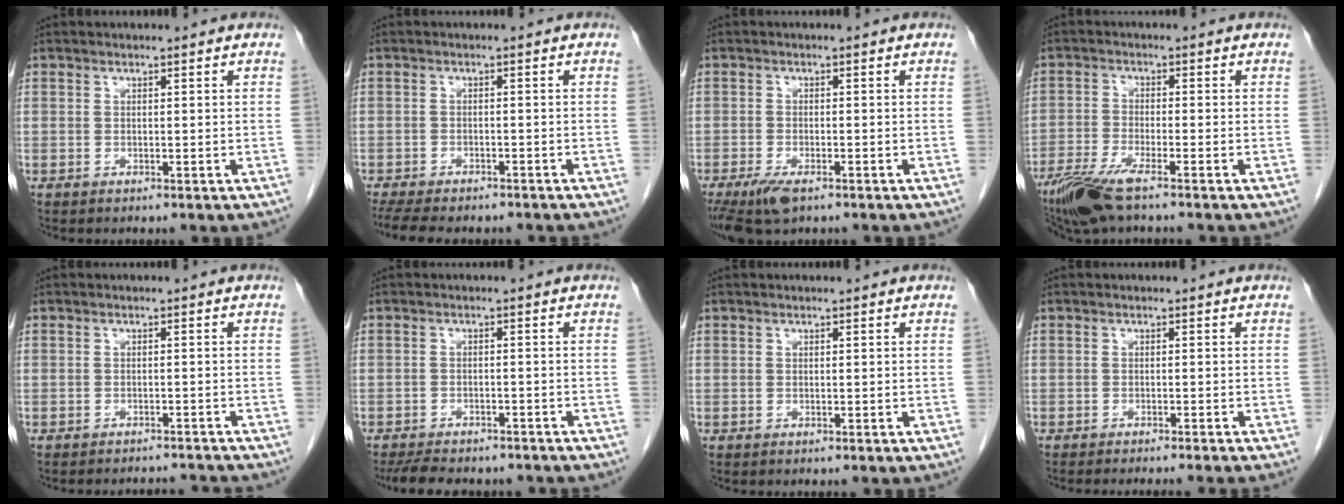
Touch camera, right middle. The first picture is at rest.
{"total": 12.1, "force": [-10.1, 3.9, 5.5], "torque": [-0.109, -0.008, -0.134]}
{"total": 5.3, "force": [-3.5, 1.7, 3.6], "torque": [-0.070, -0.011, -0.060]}
{"total": 7.0, "force": [-5.1, 0.6, 4.8], "torque": [-0.099, -0.017, -0.100]}
{"total": 5.6, "force": [-5.6, 0.3, 0.5], "torque": [-0.005, 0.005, -0.068]}
{"total": 10.1, "force": [-8.8, 3.2, 3.8], "torque": [-0.070, -0.007, -0.116]}
{"total": 0.0}
{"total": 6.8, "force": [-6.1, -0.7, 3.0], "torque": [-0.019, -0.014, -0.083]}